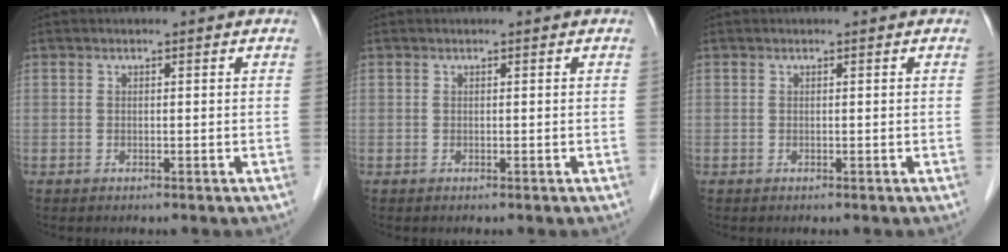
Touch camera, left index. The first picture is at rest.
{"total": 0.0}
{"total": 0.0}